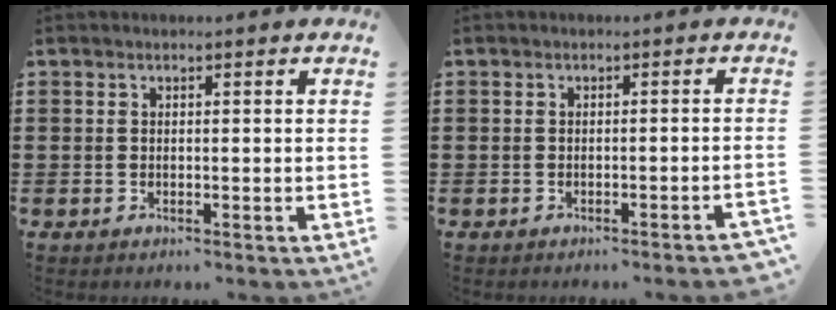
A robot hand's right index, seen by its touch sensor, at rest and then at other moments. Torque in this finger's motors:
{"motor_torque": [1.95, 0.19, 1.05, 0.01]}